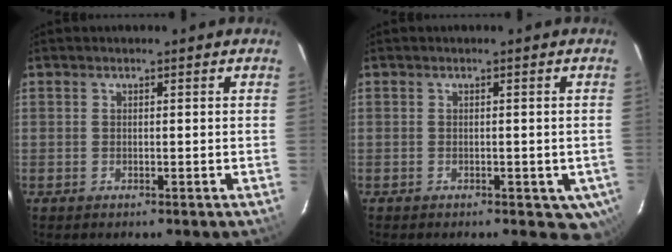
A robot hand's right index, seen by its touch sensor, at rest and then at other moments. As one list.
[{"total": 4.7, "force": [-1.8, 3.3, 2.9], "torque": [-0.025, 0.003, -0.013]}]